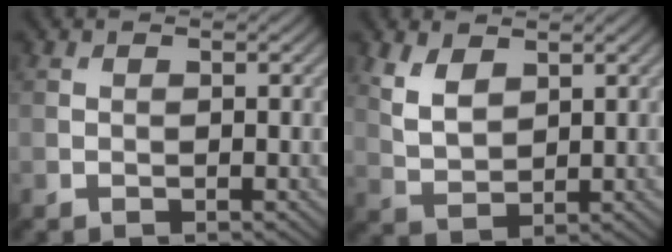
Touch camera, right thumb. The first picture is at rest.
{"total": 4.5, "force": [2.6, 2.4, 2.9], "torque": [-0.076, -0.004, 0.058]}